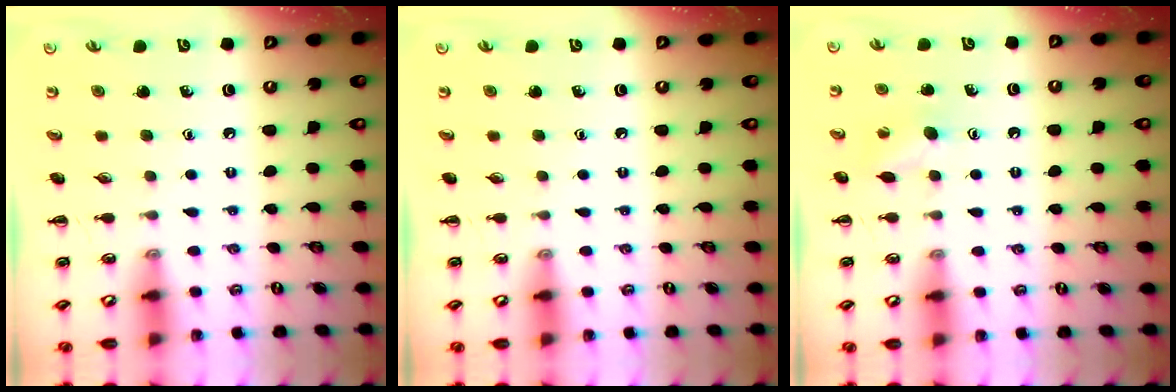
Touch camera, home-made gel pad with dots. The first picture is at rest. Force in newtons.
{"total": 0.0}
{"total": 5.3, "press": 5.0, "slide": 1.5}